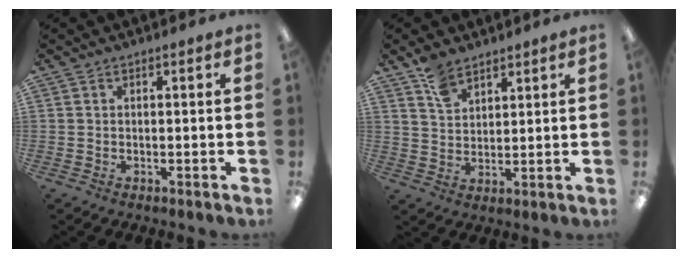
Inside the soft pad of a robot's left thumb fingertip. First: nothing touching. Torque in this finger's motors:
{"motor_torque": [0.94, 0.31, 0.59, -0.59, 0.03]}